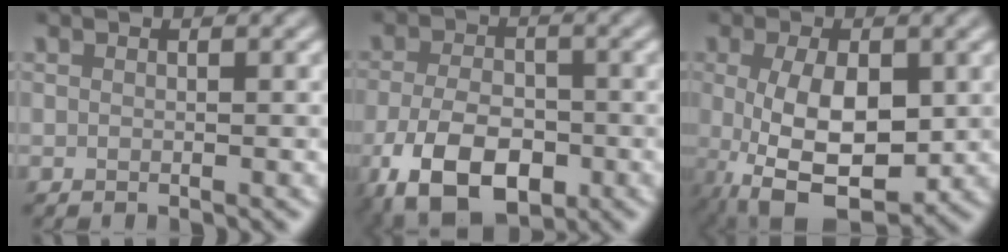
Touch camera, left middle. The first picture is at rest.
{"total": 7.5, "force": [-3.4, 4.2, 5.2], "torque": [-0.112, -0.009, -0.066]}
{"total": 8.1, "force": [-0.8, 4.1, 7.0], "torque": [-0.142, -0.013, -0.004]}